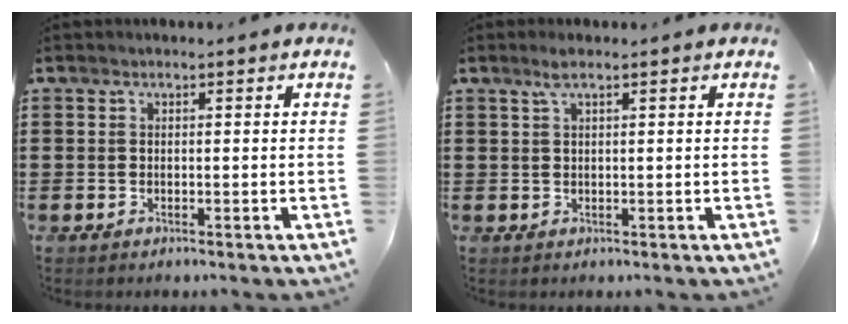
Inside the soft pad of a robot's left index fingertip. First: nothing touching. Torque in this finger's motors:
{"motor_torque": [0.53, -0.47, 0.20, 0.07]}